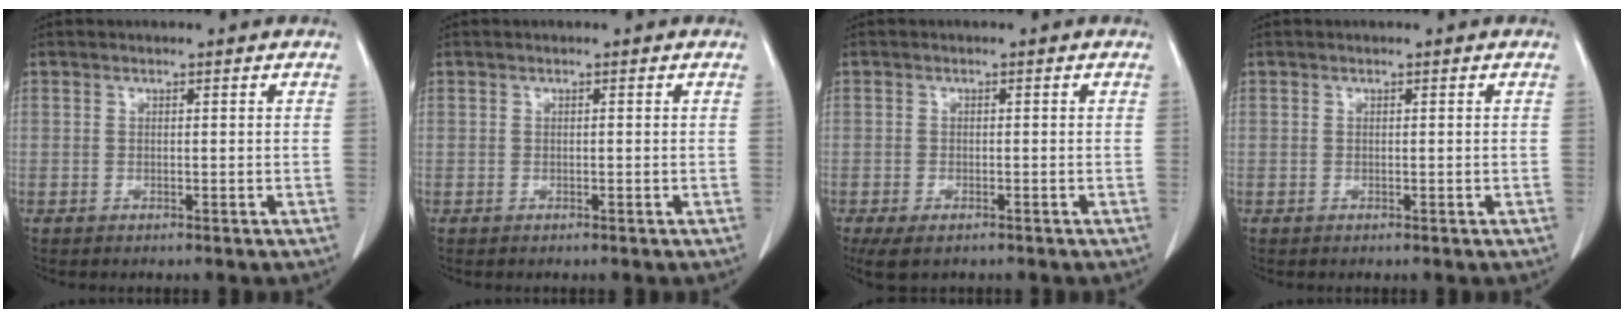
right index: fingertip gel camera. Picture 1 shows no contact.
{"total": 0.0}
{"total": 4.0, "force": [-2.7, 1.6, 2.4], "torque": [-0.047, -0.012, -0.039]}
{"total": 0.0}